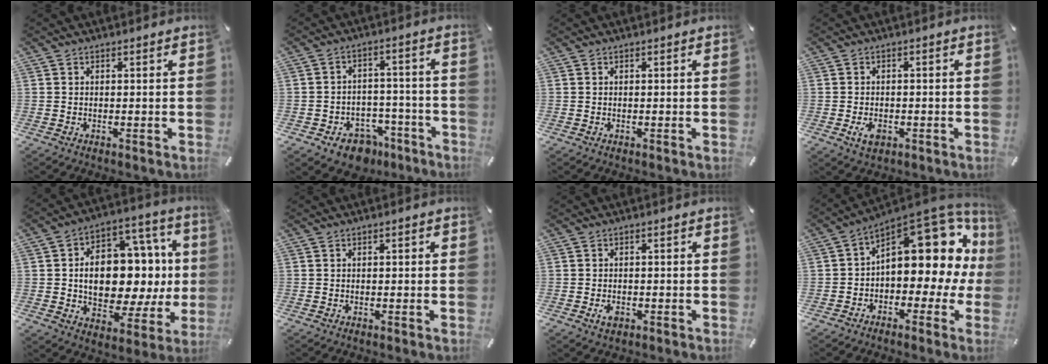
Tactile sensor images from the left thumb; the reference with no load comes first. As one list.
[{"total": 8.4, "force": [-5.7, 5.8, 2.3], "torque": [-0.024, 0.050, -0.091]}, {"total": 0.0}, {"total": 3.6, "force": [-1.4, 2.3, 2.3], "torque": [-0.061, -0.001, -0.029]}, {"total": 18.7, "force": [0.3, 12.5, 13.8], "torque": [-0.218, -0.018, 0.009]}, {"total": 0.5, "force": [-0.1, 0.3, 0.4], "torque": [-0.007, 0.000, -0.003]}, {"total": 2.6, "force": [-1.0, 1.7, 1.7], "torque": [-0.037, 0.002, -0.020]}, {"total": 16.2, "force": [6.3, 8.7, 12.0], "torque": [-0.151, -0.064, 0.104]}]